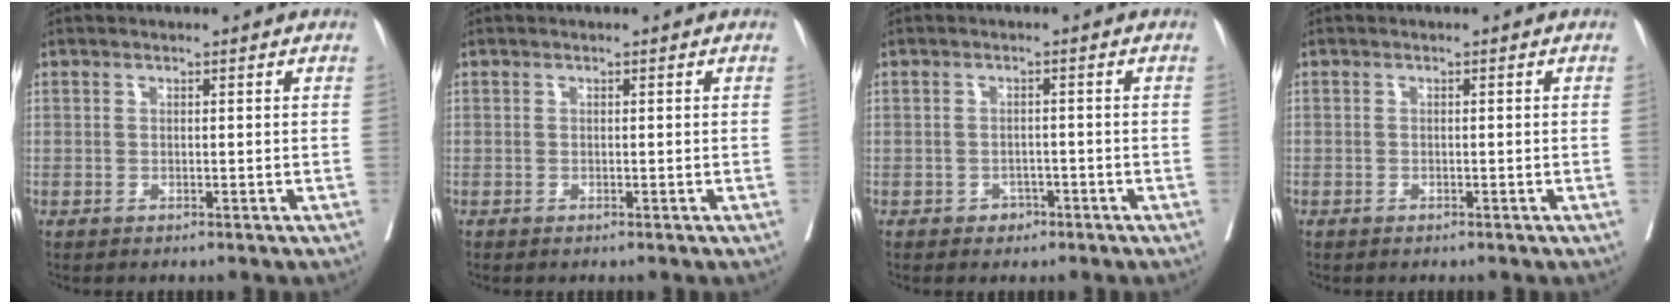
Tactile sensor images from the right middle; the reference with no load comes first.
{"total": 0.0}
{"total": 1.9, "force": [-1.1, 1.4, 0.6], "torque": [-0.007, 0.006, -0.013]}
{"total": 0.0}